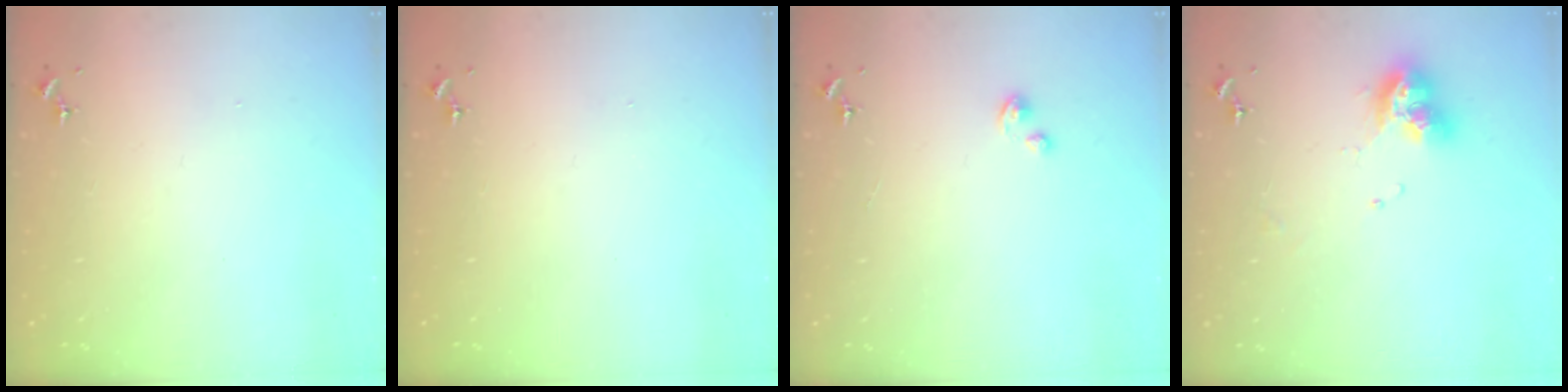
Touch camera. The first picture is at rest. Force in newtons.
{"total": 0.0}
{"total": 1.9, "press": 1.9, "slide": 0.2}
{"total": 11.2, "press": 11.1, "slide": 1.1}